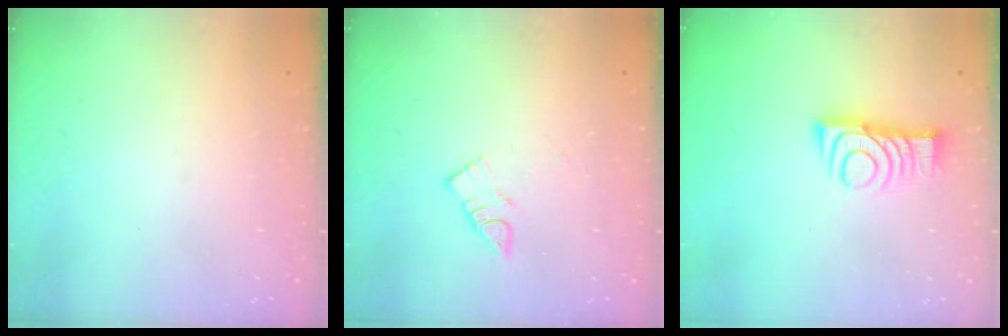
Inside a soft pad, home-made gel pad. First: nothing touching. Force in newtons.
{"total": 5.9, "press": 5.9, "slide": 0.1}
{"total": 9.6, "press": 9.6, "slide": 0.1}